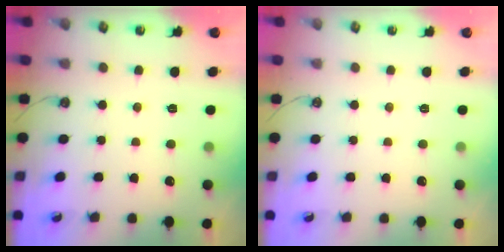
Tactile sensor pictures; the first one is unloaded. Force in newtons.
{"total": 0.0}